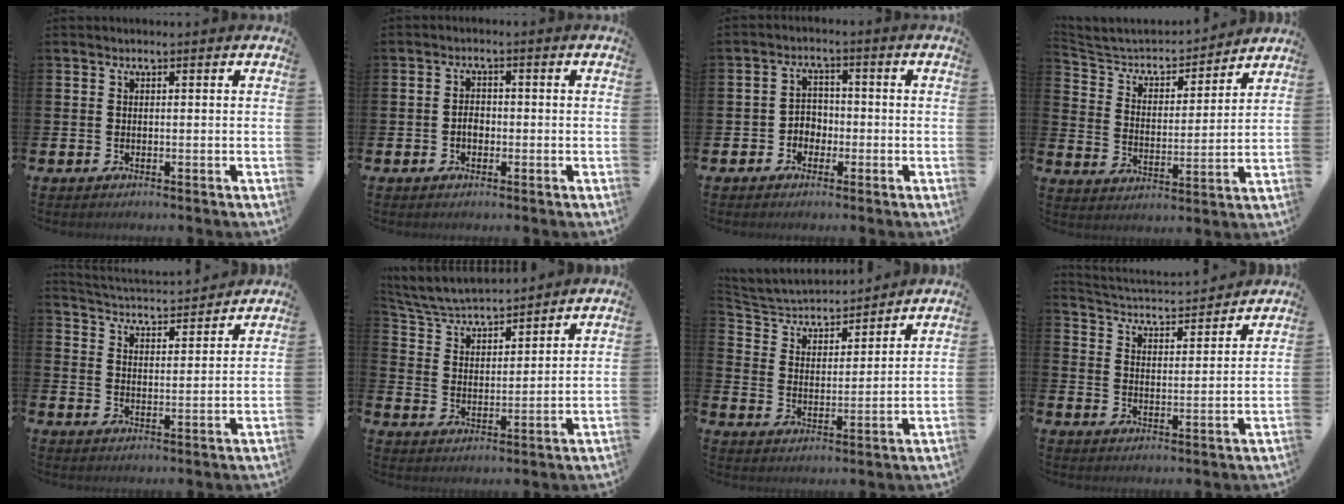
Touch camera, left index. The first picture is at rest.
{"total": 2.1, "force": [-0.5, 1.5, 1.4], "torque": [-0.014, 0.000, -0.014]}
{"total": 2.9, "force": [-1.6, 2.3, 0.8], "torque": [-0.017, 0.006, -0.038]}
{"total": 5.6, "force": [5.2, 1.9, 1.0], "torque": [-0.057, -0.043, 0.085]}
{"total": 4.1, "force": [4.1, 0.3, 0.1], "torque": [-0.024, -0.034, 0.069]}
{"total": 5.6, "force": [5.4, 0.9, 1.2], "torque": [-0.051, -0.038, 0.093]}
{"total": 4.4, "force": [4.2, 1.4, 0.5], "torque": [-0.041, -0.039, 0.066]}
{"total": 4.0, "force": [4.0, 0.5, 0.1], "torque": [-0.027, -0.036, 0.065]}